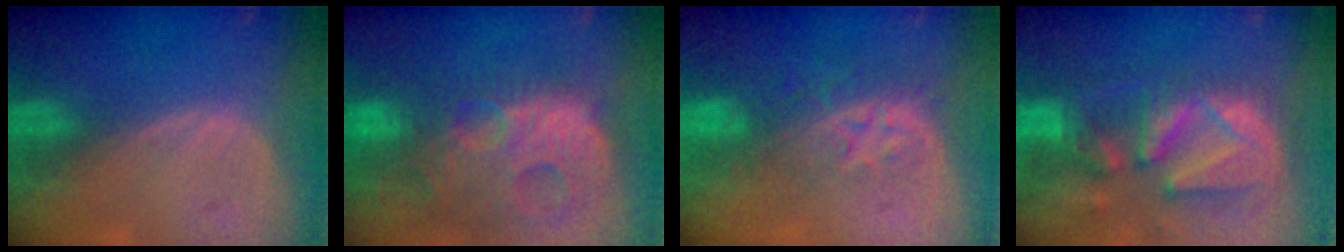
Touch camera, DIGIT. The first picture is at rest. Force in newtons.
{"total": 14.6, "press": 12.6, "slide": 7.3}
{"total": 8.6, "press": 7.0, "slide": 4.9}
{"total": 13.3, "press": 11.5, "slide": 6.7}